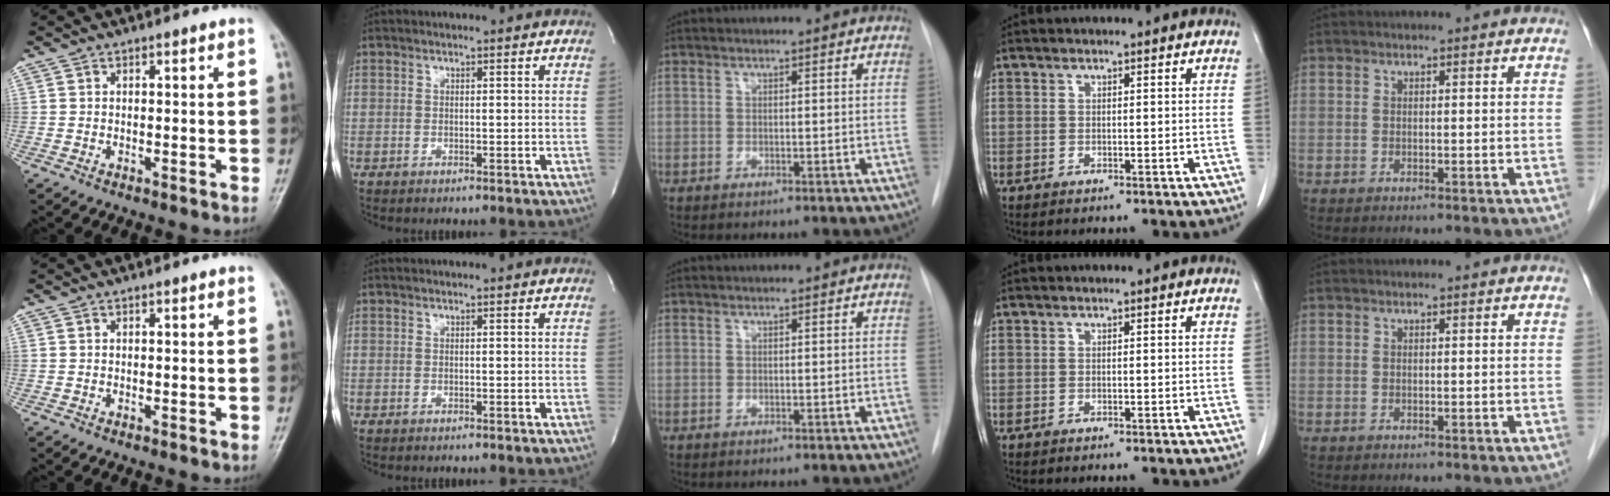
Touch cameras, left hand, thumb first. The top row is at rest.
{}